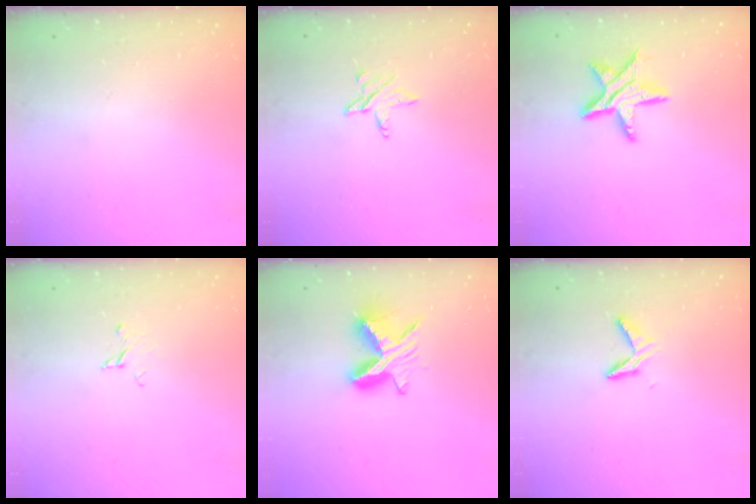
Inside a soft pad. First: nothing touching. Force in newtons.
{"total": 4.7, "press": 4.7, "slide": 0.4}
{"total": 12.4, "press": 12.4, "slide": 0.8}
{"total": 2.1, "press": 2.1, "slide": 0.1}
{"total": 8.7, "press": 8.7, "slide": 0.2}
{"total": 4.6, "press": 4.6, "slide": 0.4}